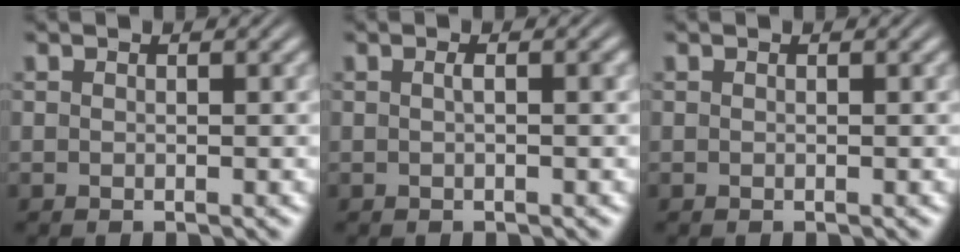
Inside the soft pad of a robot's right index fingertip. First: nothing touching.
{"total": 0.7, "force": [-0.2, -0.1, 0.7], "torque": [-0.008, 0.002, -0.003]}
{"total": 0.0}